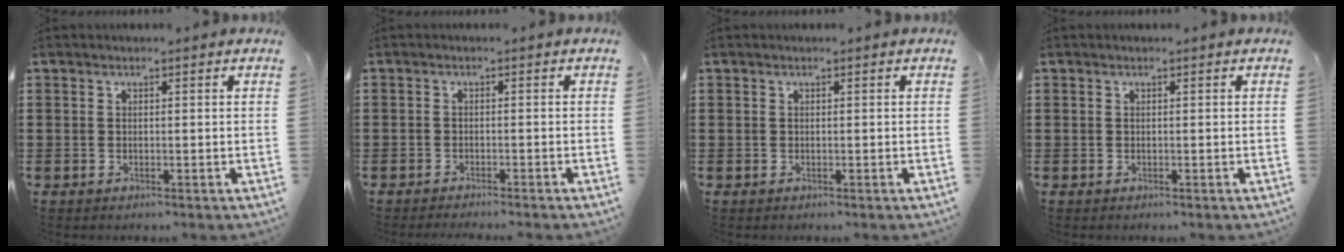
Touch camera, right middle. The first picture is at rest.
{"total": 1.4, "force": [-1.4, 0.0, -0.1], "torque": [-0.001, 0.003, -0.030]}
{"total": 0.0}
{"total": 0.0}